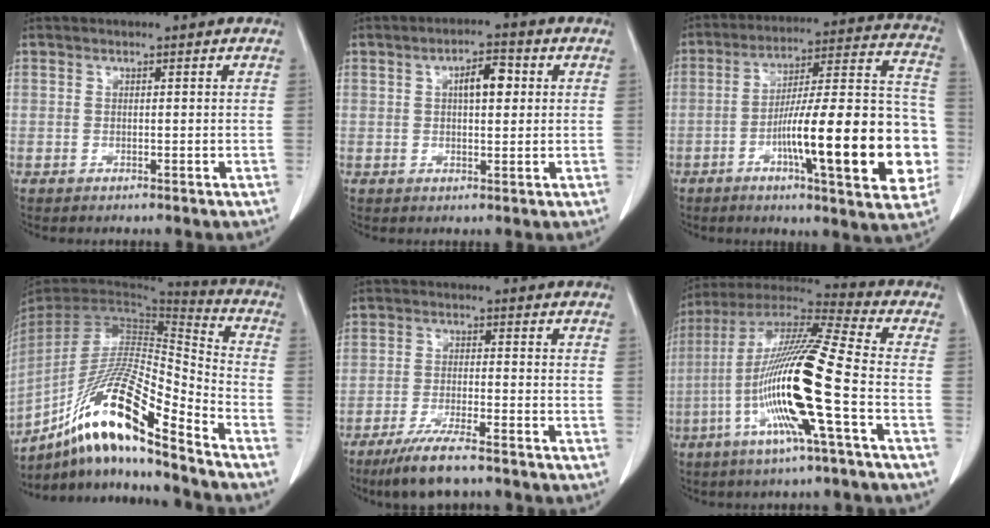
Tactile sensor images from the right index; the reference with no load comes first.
{"total": 5.0, "force": [1.2, 1.7, 4.5], "torque": [-0.071, 0.011, 0.017]}
{"total": 23.0, "force": [-6.1, 3.7, 21.9], "torque": [-0.269, 0.022, -0.084]}
{"total": 19.2, "force": [-13.6, 0.9, 13.6], "torque": [-0.284, -0.016, -0.254]}
{"total": 7.7, "force": [-5.8, 0.7, 5.0], "torque": [-0.089, -0.019, -0.102]}
{"total": 18.8, "force": [-4.9, -0.3, 18.2], "torque": [-0.358, -0.008, -0.106]}